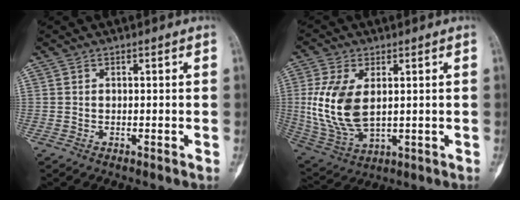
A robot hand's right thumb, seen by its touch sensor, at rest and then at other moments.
{"total": 13.3, "force": [1.5, 7.6, 10.9], "torque": [-0.222, -0.012, 0.042]}